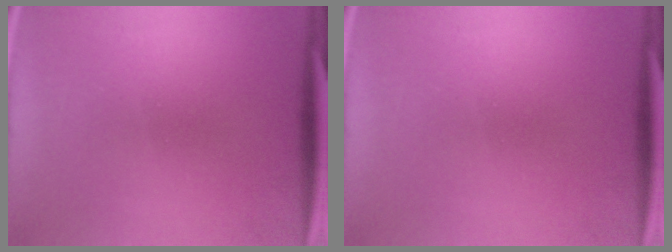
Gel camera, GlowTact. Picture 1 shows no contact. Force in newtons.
{"total": 0.0}